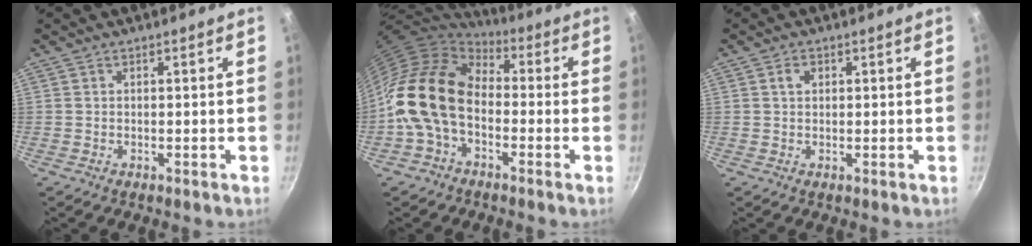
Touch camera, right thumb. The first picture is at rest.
{"total": 16.4, "force": [-1.7, 11.1, 11.9], "torque": [-0.198, 0.035, -0.050]}
{"total": 1.8, "force": [0.6, 1.3, 1.1], "torque": [-0.013, 0.003, 0.008]}